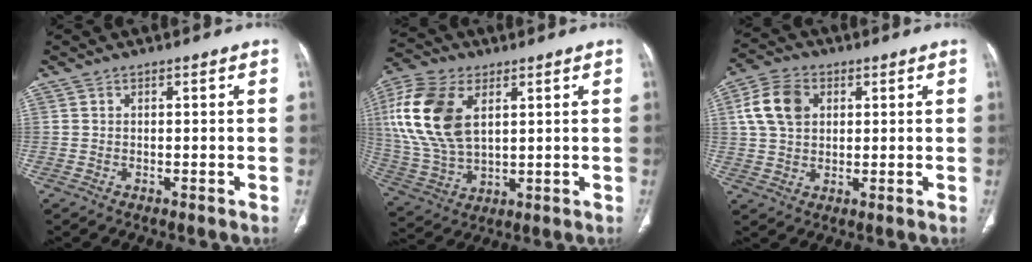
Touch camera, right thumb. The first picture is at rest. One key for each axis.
{"total": 18.1, "fx": 5.2, "fy": 10.7, "fz": 13.6, "tx": -0.289, "ty": -0.007, "tz": 0.104}
{"total": 9.2, "fx": 2.5, "fy": 6.6, "fz": 5.9, "tx": -0.108, "ty": 0.008, "tz": 0.045}